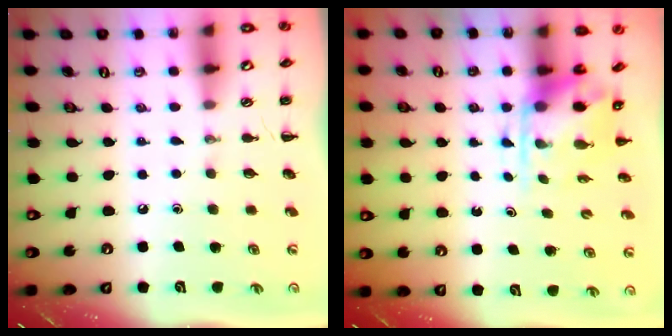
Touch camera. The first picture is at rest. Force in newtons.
{"total": 3.9, "press": 3.9, "slide": 0.6}